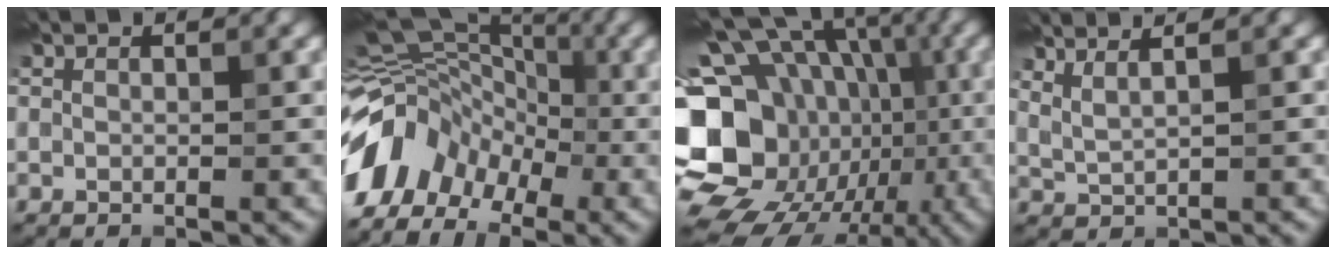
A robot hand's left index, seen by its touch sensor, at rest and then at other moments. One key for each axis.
{"total": 8.1, "fx": -4.0, "fy": 5.8, "fz": 4.0, "tx": -0.064, "ty": 0.015, "tz": -0.093}
{"total": 20.6, "fx": -4.9, "fy": 17.3, "fz": 10.1, "tx": -0.170, "ty": 0.008, "tz": -0.108}
{"total": 3.6, "fx": 2.7, "fy": 0.9, "fz": 2.2, "tx": -0.033, "ty": 0.020, "tz": 0.033}